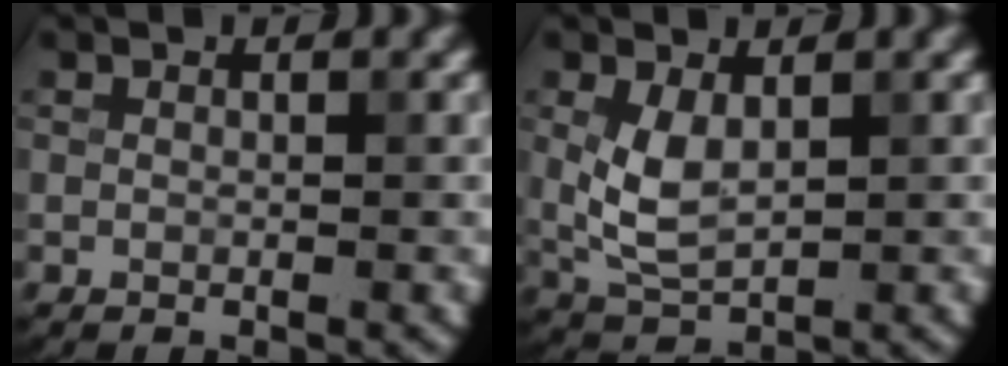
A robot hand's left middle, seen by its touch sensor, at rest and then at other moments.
{"total": 3.6, "force": [0.7, 1.9, 2.9], "torque": [-0.068, -0.003, 0.020]}